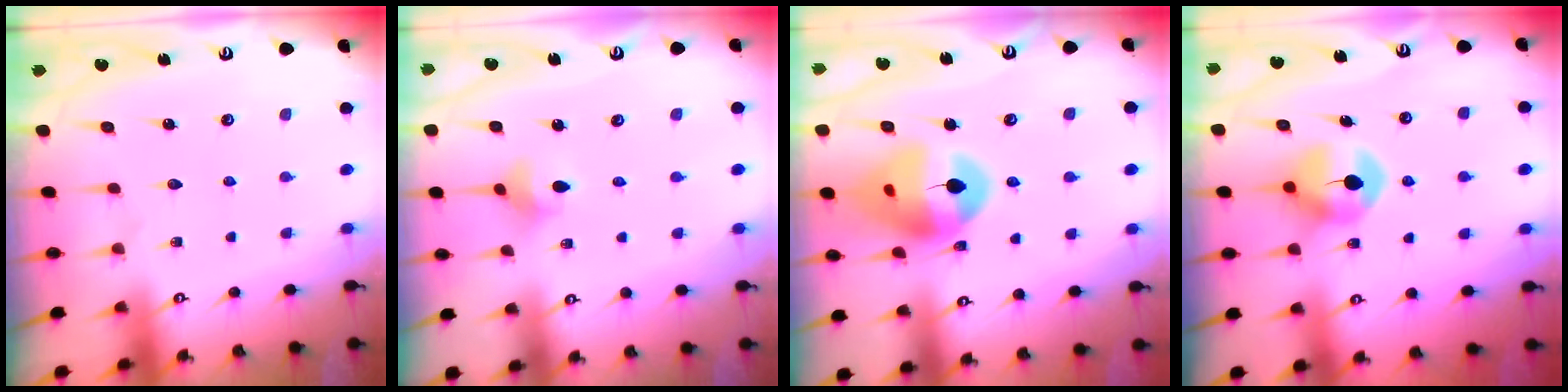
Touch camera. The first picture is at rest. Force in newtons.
{"total": 4.1, "press": 4.0, "slide": 0.7}
{"total": 14.9, "press": 14.8, "slide": 1.9}
{"total": 8.8, "press": 8.7, "slide": 0.5}